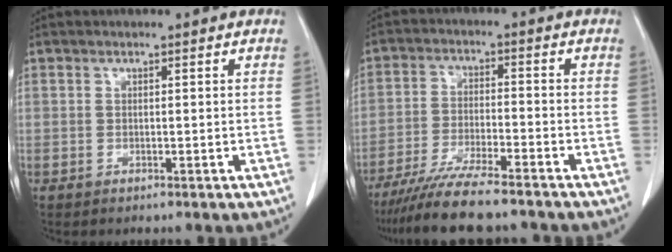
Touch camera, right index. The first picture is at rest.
{"total": 11.0, "force": [-9.3, 0.6, 5.7], "torque": [-0.096, -0.029, -0.155]}